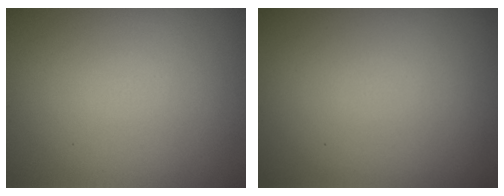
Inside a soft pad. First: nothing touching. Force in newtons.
{"total": 0.0}